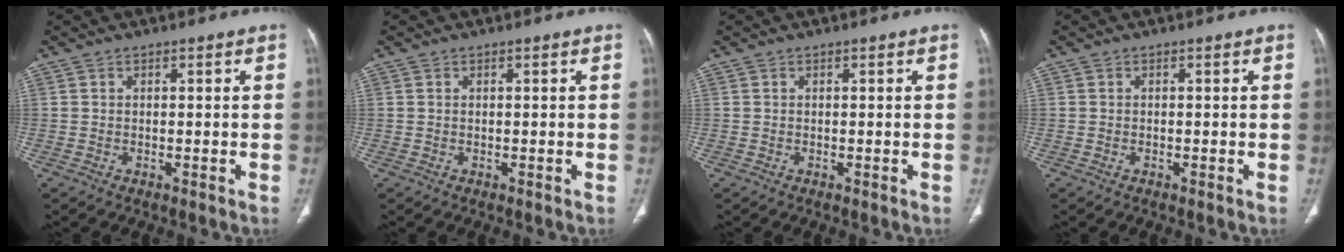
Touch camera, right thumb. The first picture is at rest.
{"total": 0.0}
{"total": 0.0}
{"total": 0.0}